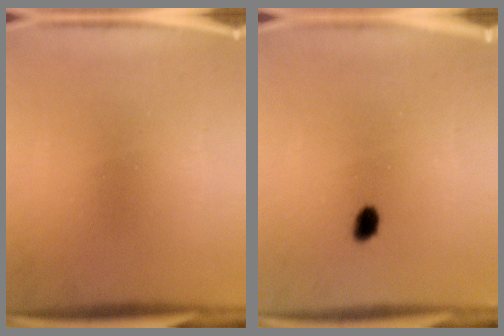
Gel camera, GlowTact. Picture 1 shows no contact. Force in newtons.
{"total": 1.8}